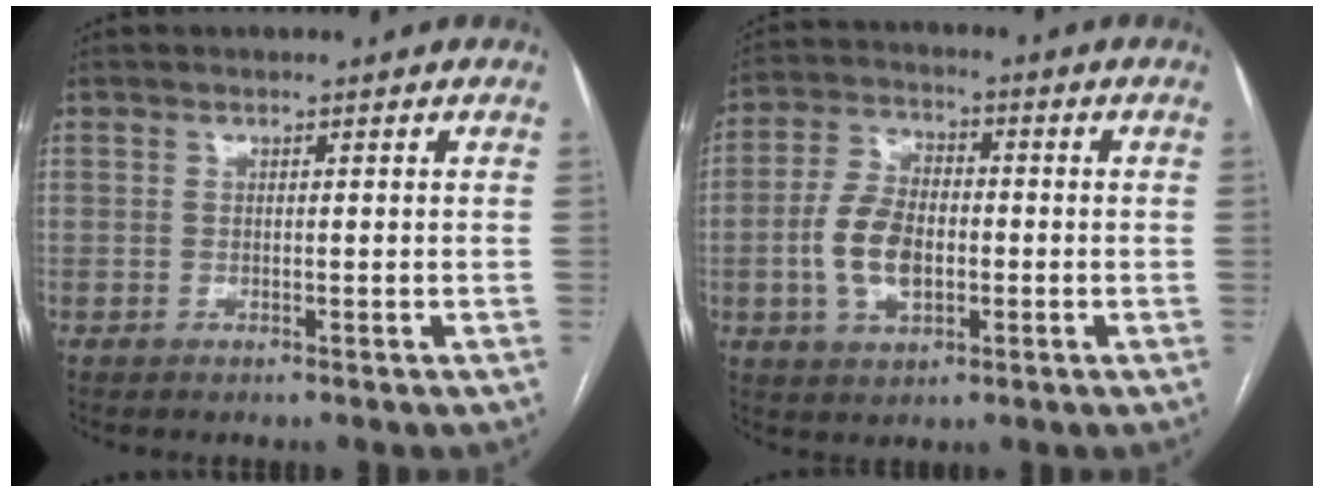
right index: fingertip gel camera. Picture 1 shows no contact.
{"total": 9.0, "force": [-1.6, 5.2, 7.2], "torque": [-0.156, 0.013, -0.027]}